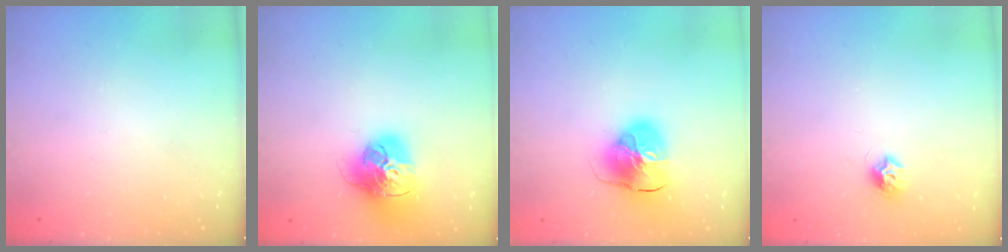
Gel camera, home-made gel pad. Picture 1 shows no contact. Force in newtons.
{"total": 18.4, "press": 18.3, "slide": 1.8}
{"total": 11.2, "press": 11.1, "slide": 1.5}
{"total": 7.1, "press": 7.0, "slide": 0.3}